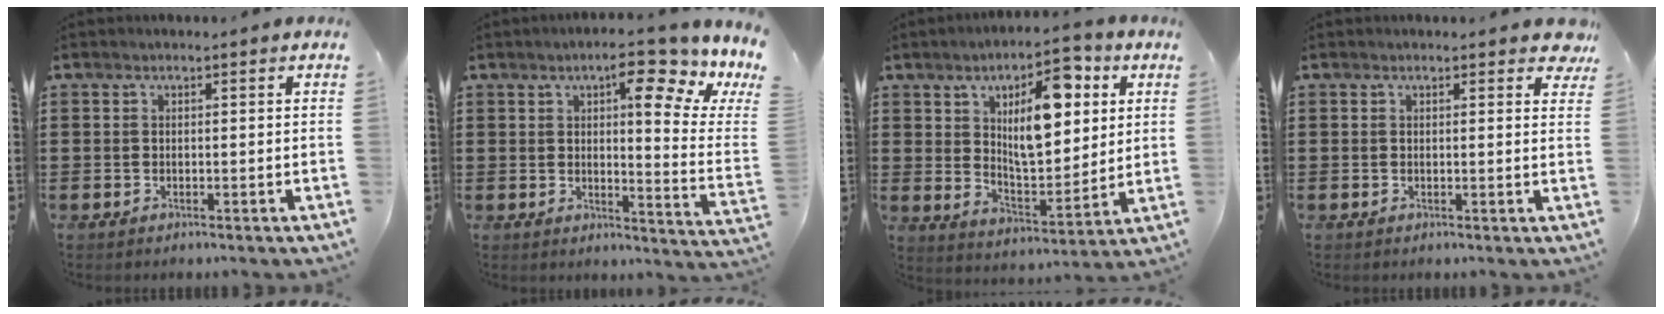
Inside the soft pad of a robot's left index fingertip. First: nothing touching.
{"total": 10.3, "force": [6.9, 1.4, 7.5], "torque": [-0.112, -0.044, 0.104]}
{"total": 12.1, "force": [5.3, 5.3, 9.5], "torque": [-0.144, -0.015, 0.087]}
{"total": 1.3, "force": [1.1, 0.4, 0.6], "torque": [0.000, -0.001, 0.017]}